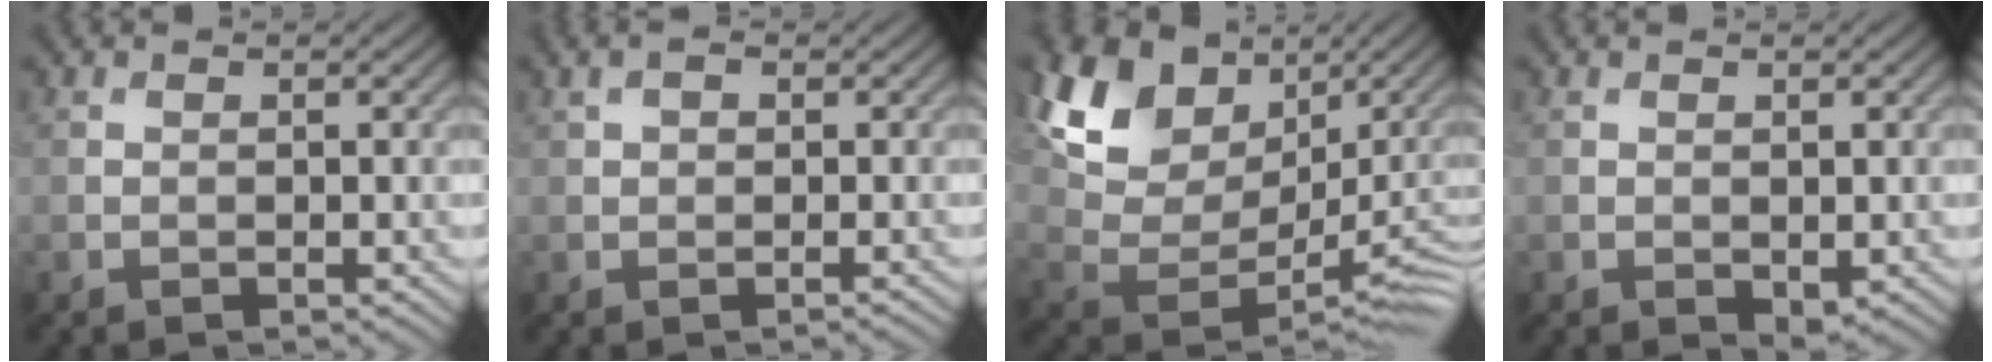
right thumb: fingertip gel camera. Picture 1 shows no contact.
{"total": 1.7, "force": [0.4, 0.7, 1.5], "torque": [-0.023, 0.003, 0.003]}
{"total": 12.2, "force": [5.4, 7.9, 7.5], "torque": [-0.156, 0.017, 0.108]}
{"total": 1.3, "force": [-0.2, 0.9, 1.0], "torque": [-0.021, -0.005, 0.002]}